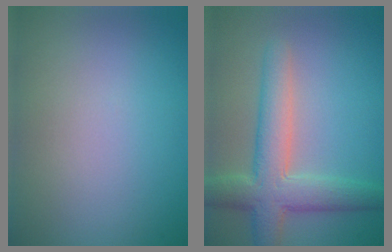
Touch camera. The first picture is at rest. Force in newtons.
{"total": 5.8, "press": 5.8, "slide": 0.1}